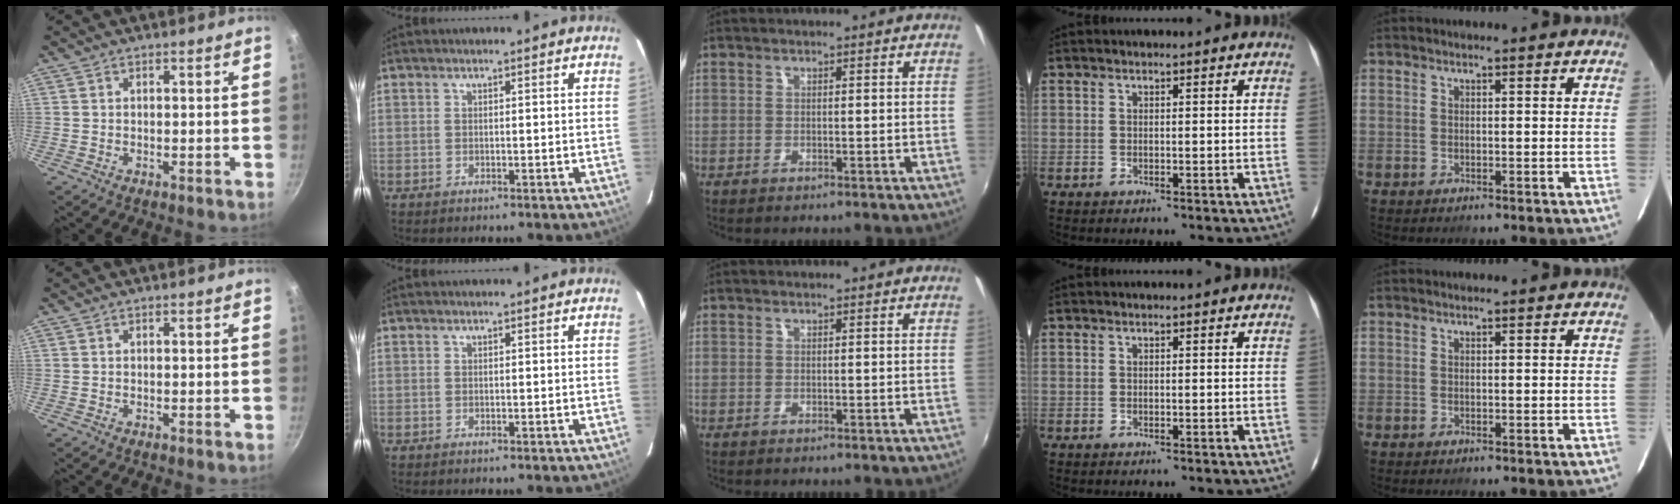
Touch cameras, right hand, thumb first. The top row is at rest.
{}